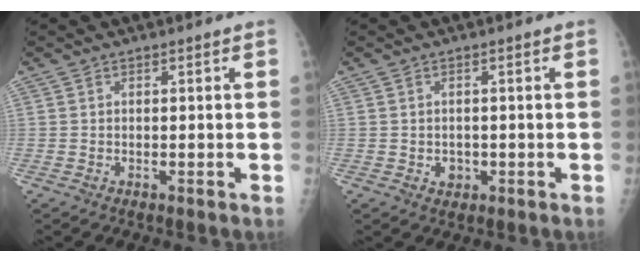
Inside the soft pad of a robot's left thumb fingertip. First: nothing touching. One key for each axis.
{"total": 1.9, "fx": -0.4, "fy": 1.6, "fz": 0.8, "tx": -0.003, "ty": 0.002, "tz": -0.001}